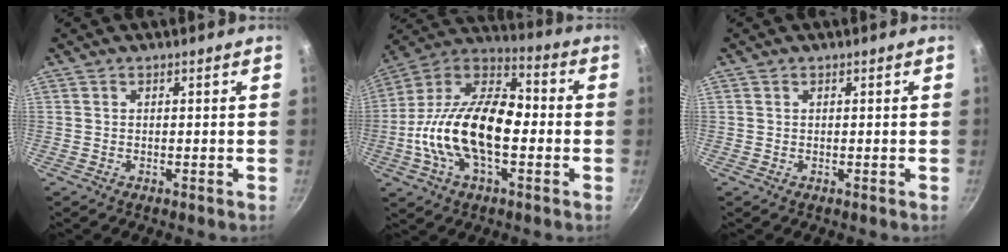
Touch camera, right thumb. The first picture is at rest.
{"total": 22.1, "force": [-3.1, 12.2, 18.2], "torque": [-0.314, 0.047, -0.076]}
{"total": 0.0}